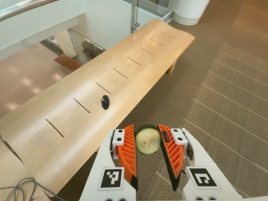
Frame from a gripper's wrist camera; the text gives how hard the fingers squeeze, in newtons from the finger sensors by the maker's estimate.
{"total": 8.5, "left": 8.5, "right": 8.5}